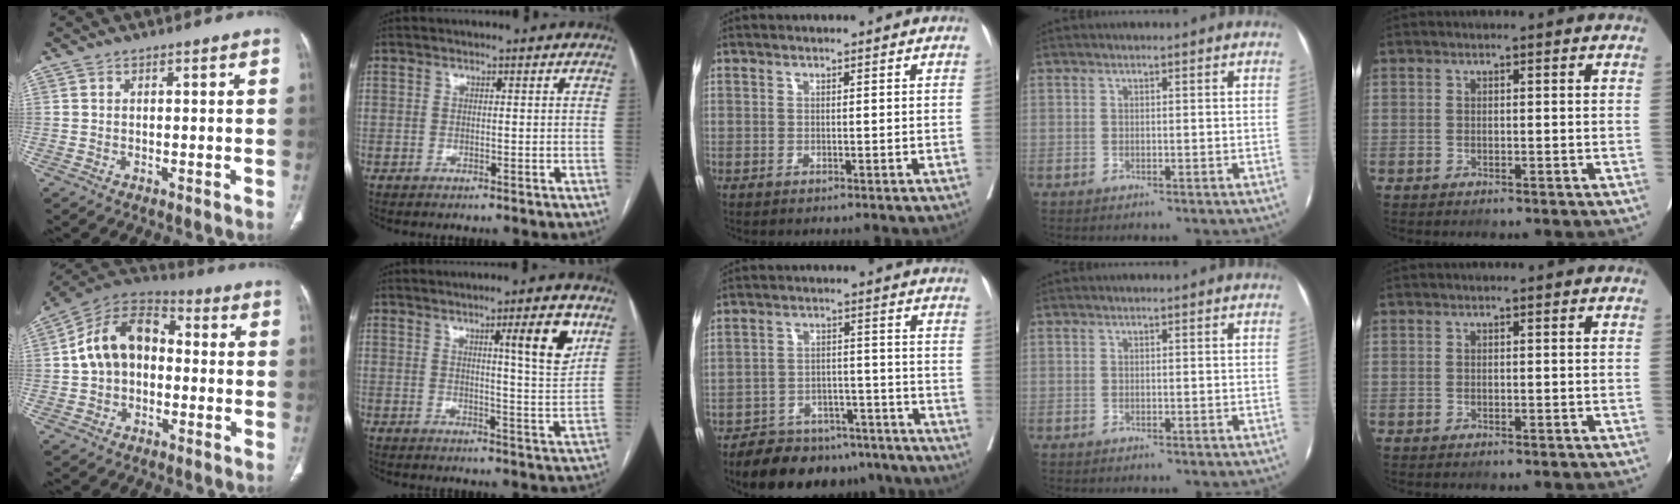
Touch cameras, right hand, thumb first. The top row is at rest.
{"thumb": {"total": 14.1, "force": [0.2, 10.1, 9.8], "torque": [-0.150, 0.040, -0.012]}, "index": {"total": 7.7, "force": [3.8, 0.0, 6.7], "torque": [-0.088, -0.016, 0.052]}, "middle": {"total": 15.0, "force": [-12.8, 6.1, 4.8], "torque": [-0.063, 0.015, -0.175]}}